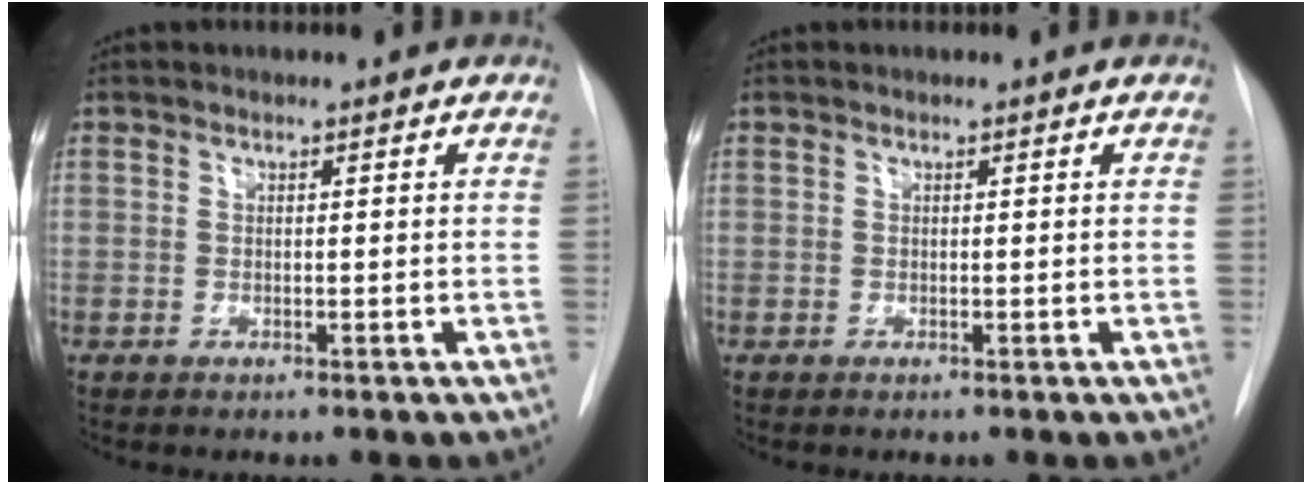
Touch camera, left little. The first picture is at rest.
{"total": 0.0}